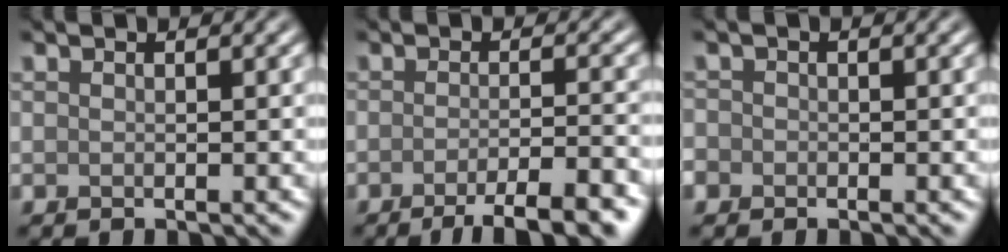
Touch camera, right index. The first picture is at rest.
{"total": 6.2, "force": [-3.7, 1.3, 4.7], "torque": [-0.061, 0.002, -0.059]}
{"total": 1.2, "force": [-0.5, 1.1, 0.2], "torque": [0.005, -0.002, -0.013]}